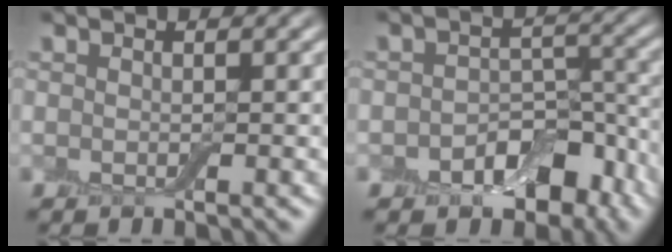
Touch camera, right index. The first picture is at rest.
{"total": 5.8, "force": [-3.1, 3.6, 3.3], "torque": [-0.037, -0.004, -0.056]}